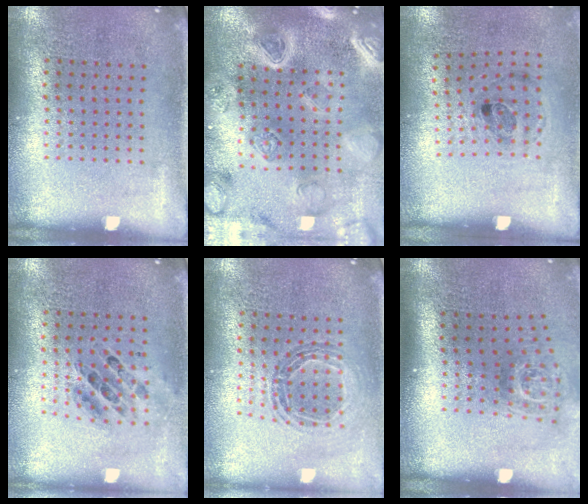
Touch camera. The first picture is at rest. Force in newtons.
{"total": 4.5, "press": 3.9, "slide": 2.1}
{"total": 1.2, "press": 0.8, "slide": 0.9}
{"total": 0.7, "press": 0.7, "slide": 0.2}
{"total": 0.9, "press": 0.9, "slide": 0.2}
{"total": 1.8, "press": 1.2, "slide": 1.3}